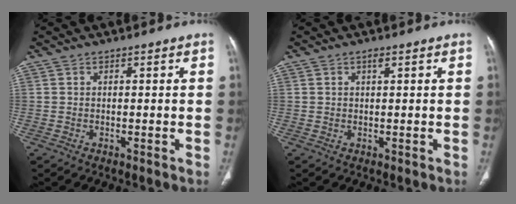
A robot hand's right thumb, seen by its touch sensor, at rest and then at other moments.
{"total": 1.1, "force": [0.6, 0.4, 0.9], "torque": [-0.015, 0.000, 0.011]}